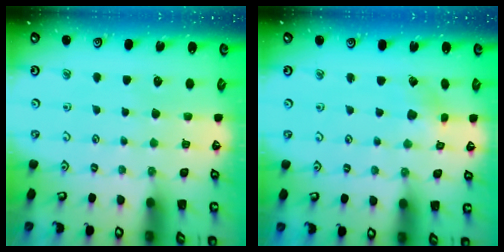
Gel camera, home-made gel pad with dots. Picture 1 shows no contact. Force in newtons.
{"total": 2.6, "press": 2.6, "slide": 0.3}